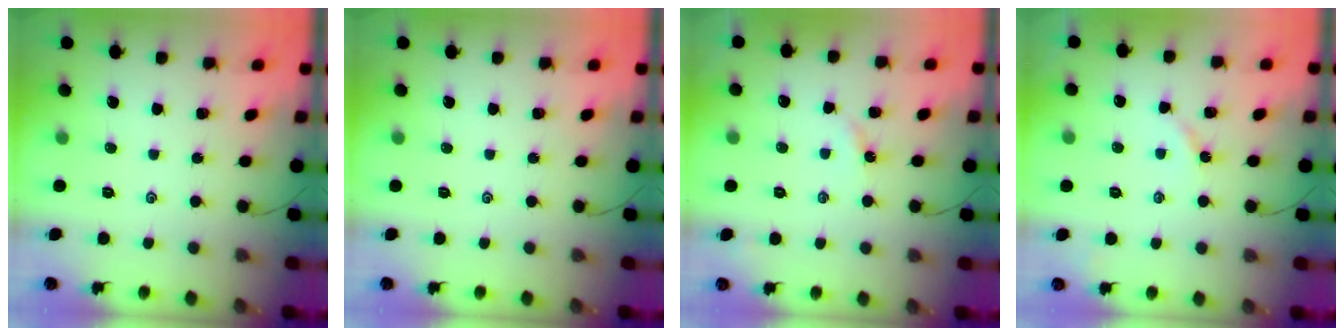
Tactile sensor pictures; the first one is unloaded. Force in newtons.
{"total": 0.0}
{"total": 2.3, "press": 2.3, "slide": 0.4}
{"total": 2.5, "press": 2.5, "slide": 0.3}